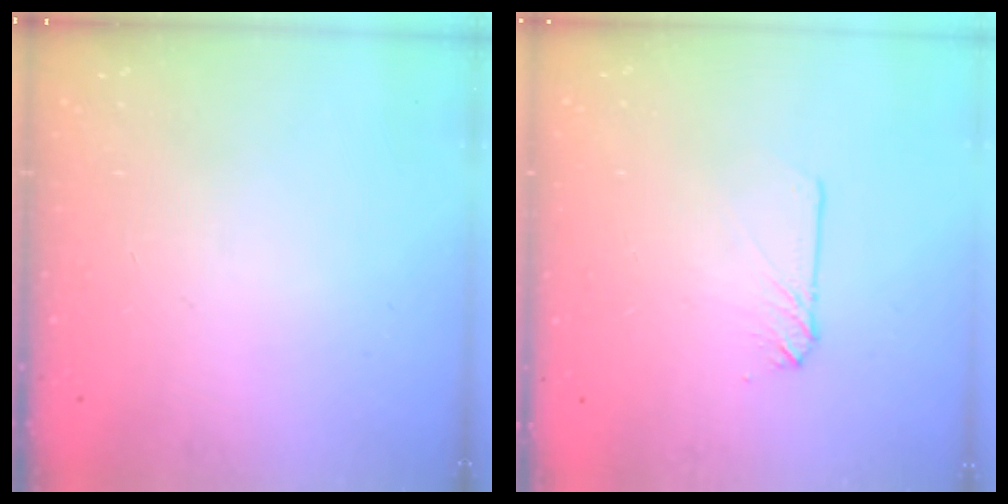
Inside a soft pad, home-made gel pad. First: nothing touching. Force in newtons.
{"total": 3.9, "press": 3.9, "slide": 0.5}